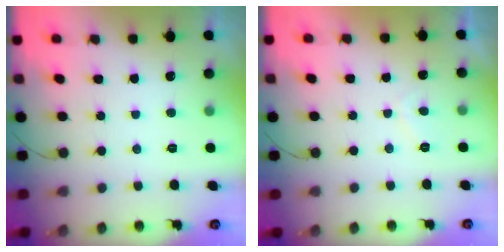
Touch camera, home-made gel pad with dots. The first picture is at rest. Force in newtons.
{"total": 1.1, "press": 0.9, "slide": 0.6}